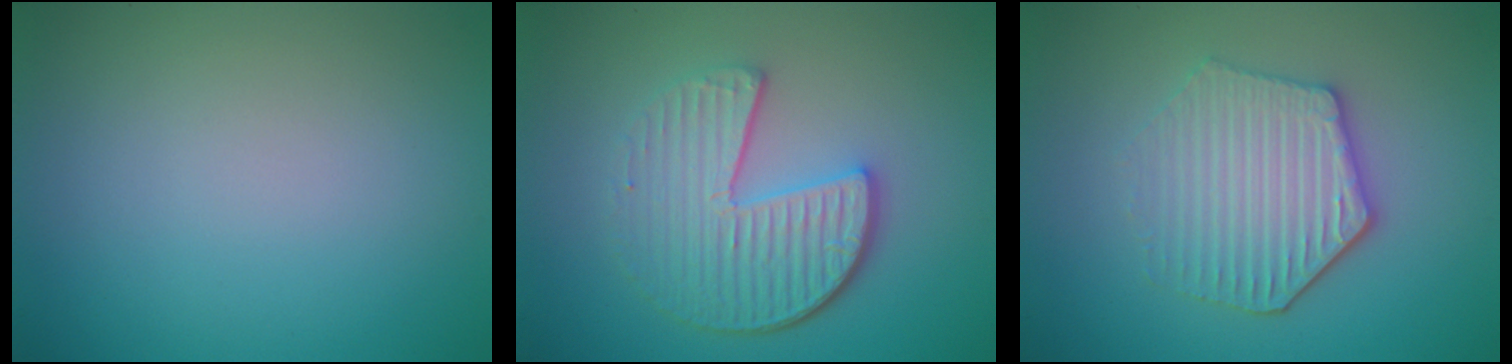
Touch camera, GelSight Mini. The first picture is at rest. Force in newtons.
{"total": 5.4, "press": 4.1, "slide": 3.6}
{"total": 4.7, "press": 4.1, "slide": 2.2}